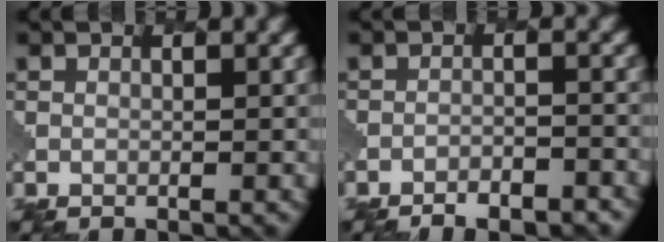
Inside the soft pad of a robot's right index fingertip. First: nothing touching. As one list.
[{"total": 4.4, "force": [-4.1, 1.1, 1.5], "torque": [-0.021, 0.002, -0.056]}]